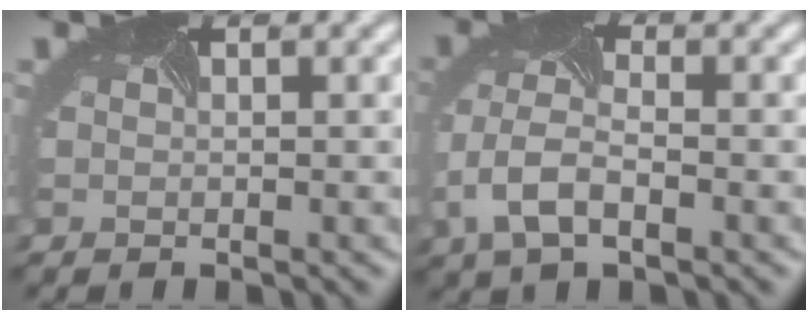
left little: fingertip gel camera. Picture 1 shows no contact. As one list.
[{"total": 4.6, "force": [-1.9, 2.4, 3.5], "torque": [-0.085, -0.005, -0.039]}]